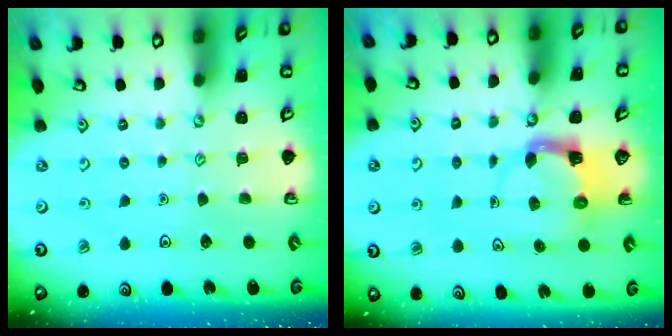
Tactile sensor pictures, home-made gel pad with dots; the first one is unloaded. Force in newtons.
{"total": 3.8, "press": 3.8, "slide": 0.6}